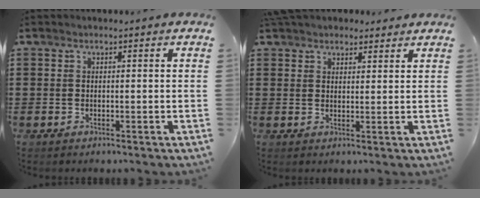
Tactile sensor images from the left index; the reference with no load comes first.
{"total": 3.7, "force": [3.2, 1.5, 0.9], "torque": [-0.027, 0.003, 0.062]}